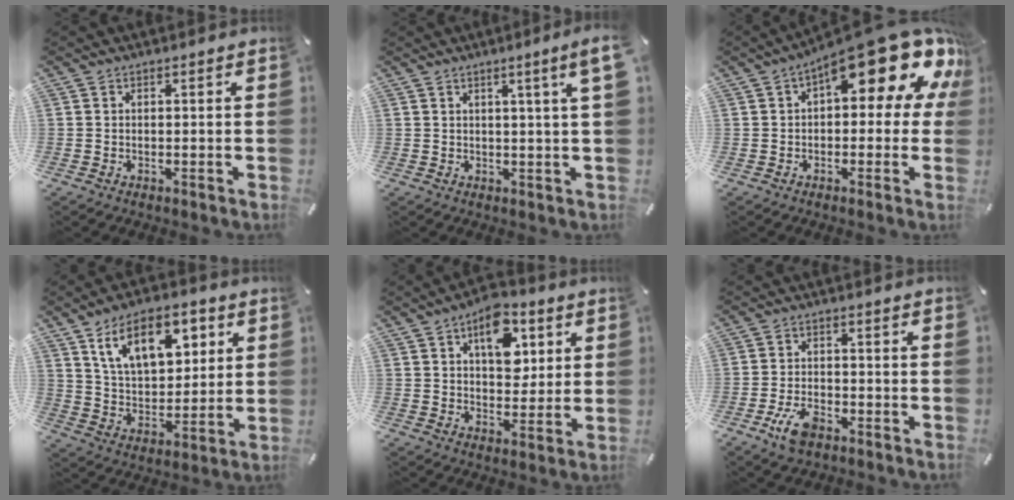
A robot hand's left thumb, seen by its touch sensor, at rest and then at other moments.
{"total": 5.1, "force": [2.2, -0.4, 4.6], "torque": [-0.080, -0.004, 0.034]}
{"total": 19.2, "force": [10.1, 7.2, 14.7], "torque": [-0.200, -0.076, 0.165]}
{"total": 15.4, "force": [8.0, 8.8, 9.9], "torque": [-0.167, -0.013, 0.141]}
{"total": 11.5, "force": [4.7, 7.4, 7.5], "torque": [-0.086, -0.013, 0.077]}
{"total": 6.6, "force": [-3.6, 3.4, 4.4], "torque": [-0.100, 0.011, -0.068]}